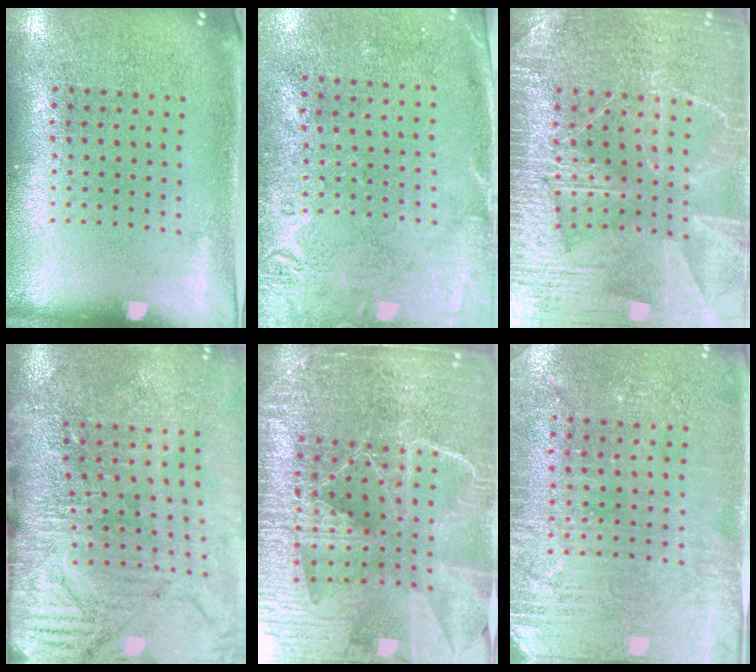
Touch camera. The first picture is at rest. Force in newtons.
{"total": 2.7, "press": 2.2, "slide": 1.7}
{"total": 4.8, "press": 4.7, "slide": 0.6}
{"total": 4.7, "press": 4.0, "slide": 2.5}
{"total": 6.4, "press": 5.5, "slide": 3.2}
{"total": 2.8, "press": 2.8, "slide": 0.5}